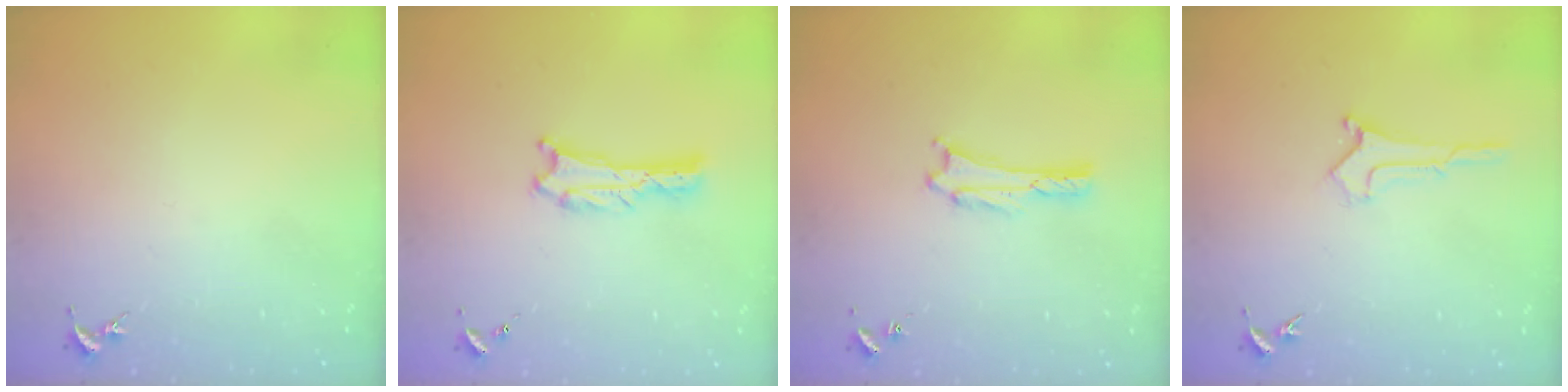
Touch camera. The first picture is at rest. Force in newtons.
{"total": 0.7, "press": 0.7, "slide": 0.1}
{"total": 1.6, "press": 1.6, "slide": 0.2}
{"total": 0.6, "press": 0.6, "slide": 0.1}